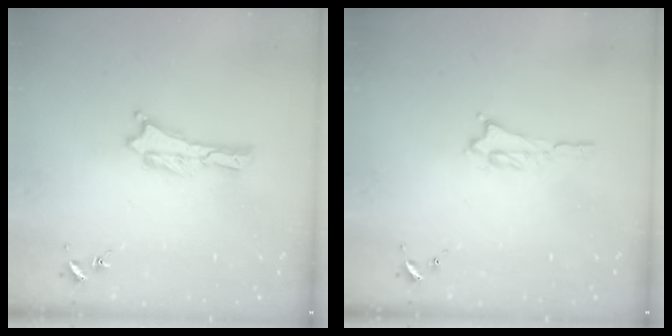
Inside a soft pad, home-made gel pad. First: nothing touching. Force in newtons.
{"total": 1.1, "press": 1.1, "slide": 0.2}